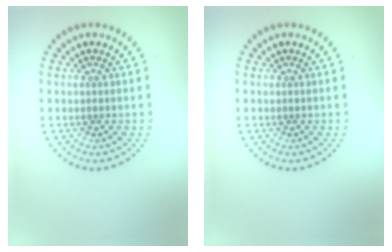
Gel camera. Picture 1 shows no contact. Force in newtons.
{"total": 0.0}